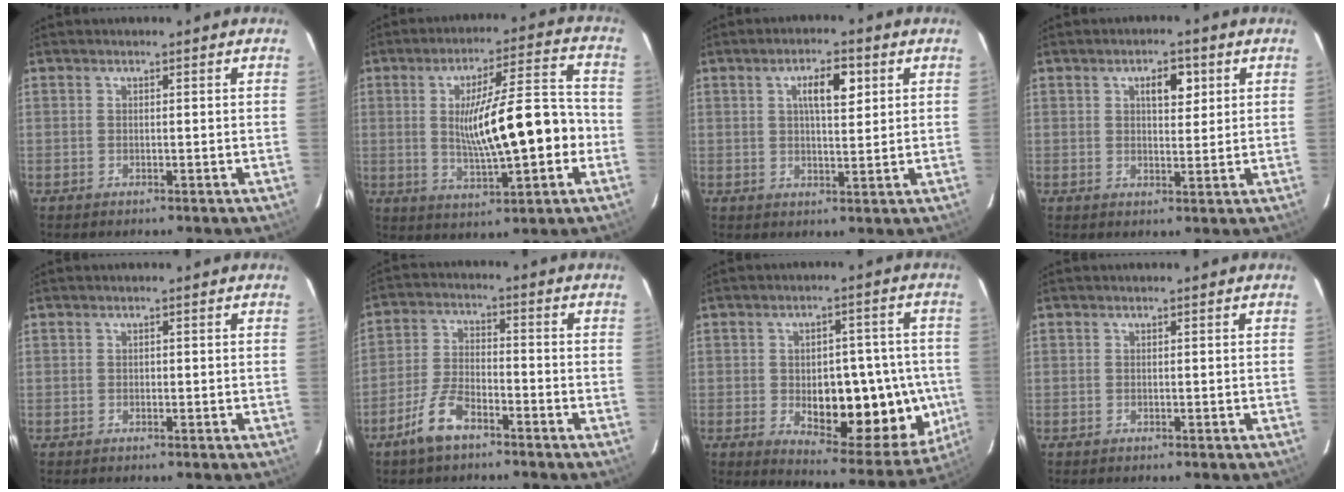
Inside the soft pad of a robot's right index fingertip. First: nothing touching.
{"total": 14.7, "force": [-1.4, 2.4, 14.5], "torque": [-0.239, 0.016, -0.015]}
{"total": 5.8, "force": [2.1, 1.6, 5.1], "torque": [-0.088, 0.009, 0.036]}
{"total": 4.2, "force": [1.8, 1.8, 3.4], "torque": [-0.053, 0.006, 0.027]}
{"total": 0.0}
{"total": 6.8, "force": [-4.6, 2.6, 4.3], "torque": [-0.100, 0.001, -0.089]}
{"total": 17.3, "force": [-3.0, 7.6, 15.3], "torque": [-0.178, 0.007, -0.017]}
{"total": 0.0}